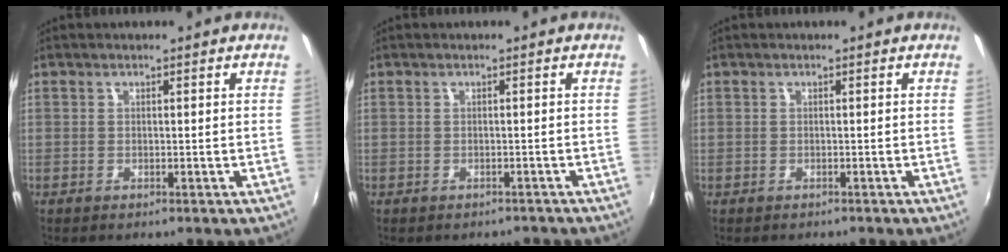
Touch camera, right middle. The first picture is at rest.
{"total": 3.0, "force": [-2.6, 1.2, 0.6], "torque": [-0.009, -0.007, -0.030]}
{"total": 1.3, "force": [-0.8, 1.0, -0.1], "torque": [-0.004, 0.002, -0.011]}